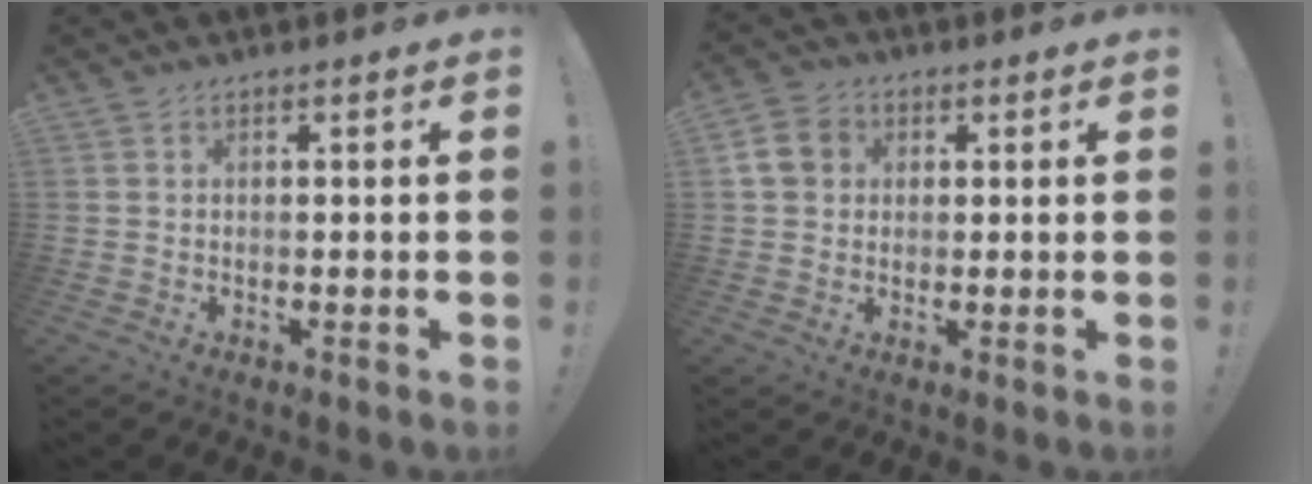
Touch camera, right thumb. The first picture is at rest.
{"total": 7.6, "force": [1.8, 6.4, 3.6], "torque": [-0.062, 0.007, 0.039]}